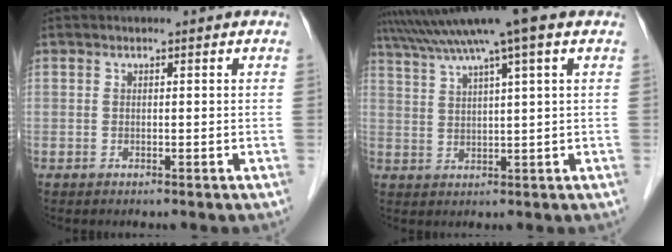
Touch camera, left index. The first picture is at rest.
{"total": 9.6, "force": [7.1, -1.3, 6.4], "torque": [-0.115, 0.029, 0.109]}